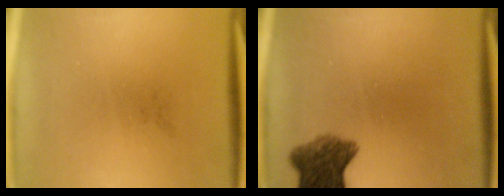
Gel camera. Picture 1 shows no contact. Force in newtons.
{"total": 6.6}